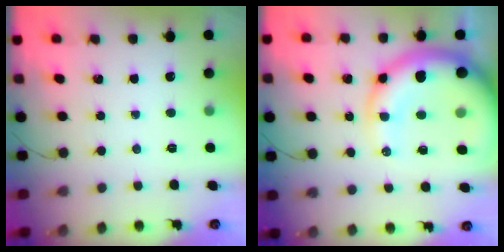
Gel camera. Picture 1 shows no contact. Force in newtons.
{"total": 21.8, "press": 21.2, "slide": 5.2}